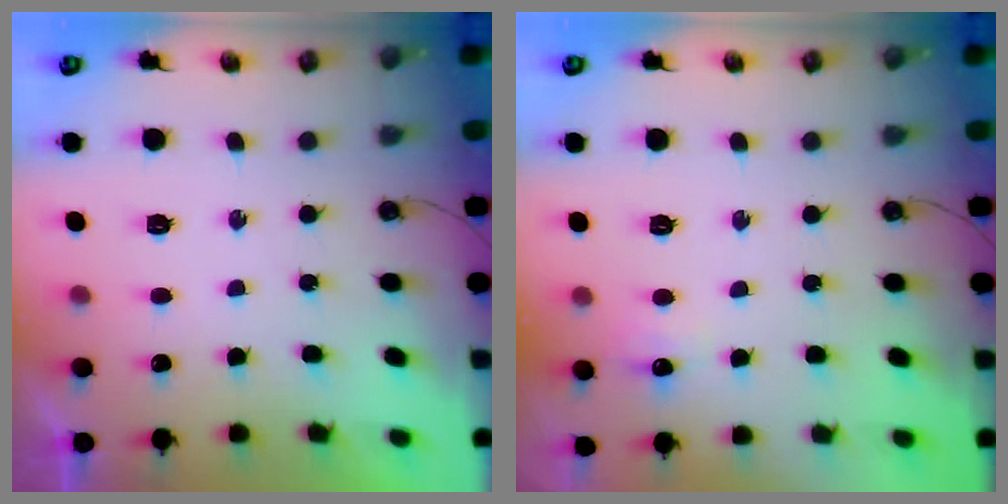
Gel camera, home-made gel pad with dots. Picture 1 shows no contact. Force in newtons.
{"total": 13.7, "press": 6.1, "slide": 12.2}